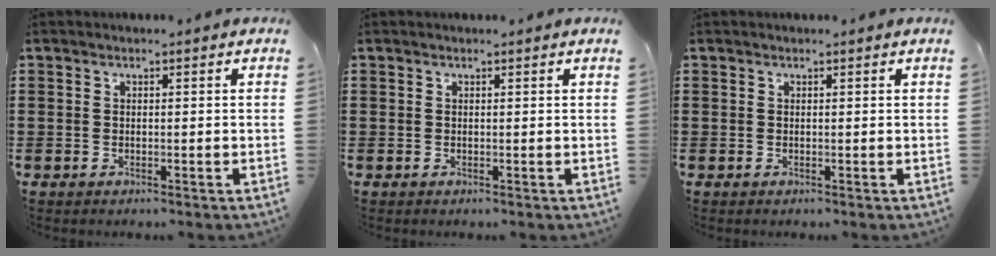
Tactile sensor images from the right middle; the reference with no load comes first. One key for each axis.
{"total": 0.0}
{"total": 0.0}